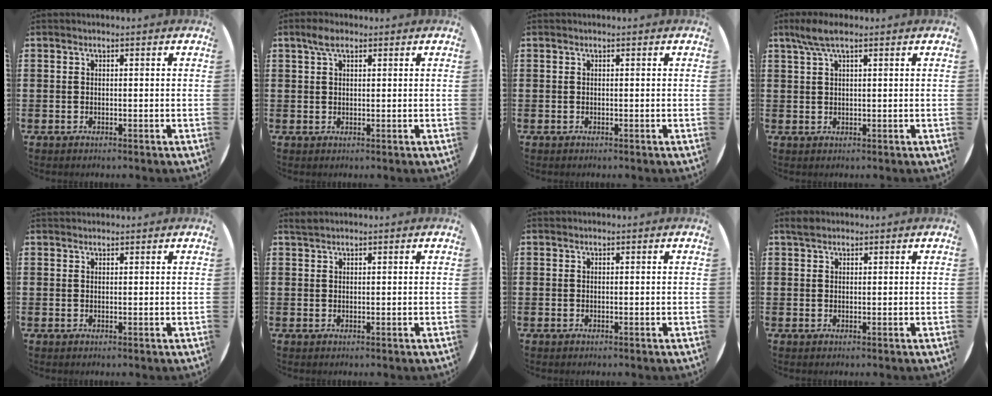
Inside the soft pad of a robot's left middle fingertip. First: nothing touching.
{"total": 2.7, "force": [1.7, 1.2, 1.7], "torque": [-0.030, 0.004, 0.028]}
{"total": 0.0}
{"total": 3.3, "force": [2.1, 0.5, 2.5], "torque": [-0.053, 0.006, 0.037]}
{"total": 0.6, "force": [0.6, 0.0, -0.2], "torque": [0.004, 0.003, 0.011]}
{"total": 0.8, "force": [0.8, 0.0, 0.1], "torque": [-0.003, 0.000, 0.017]}
{"total": 0.0}
{"total": 1.3, "force": [1.1, 0.5, 0.4], "torque": [-0.002, 0.002, 0.019]}